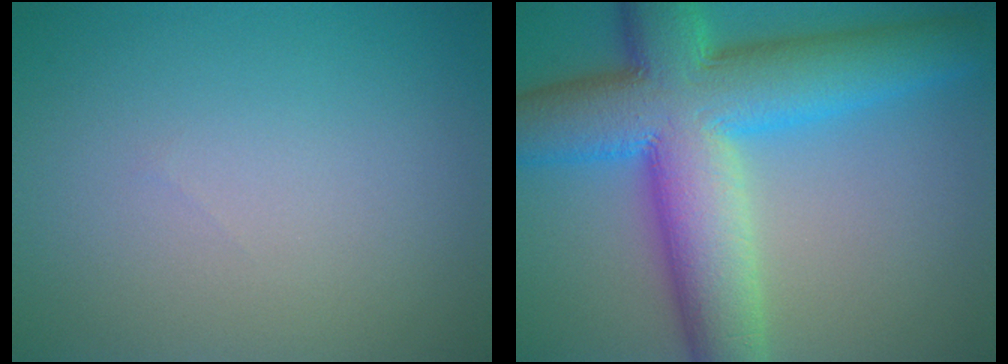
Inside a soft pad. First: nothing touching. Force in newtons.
{"total": 13.3, "press": 13.3, "slide": 0.1}